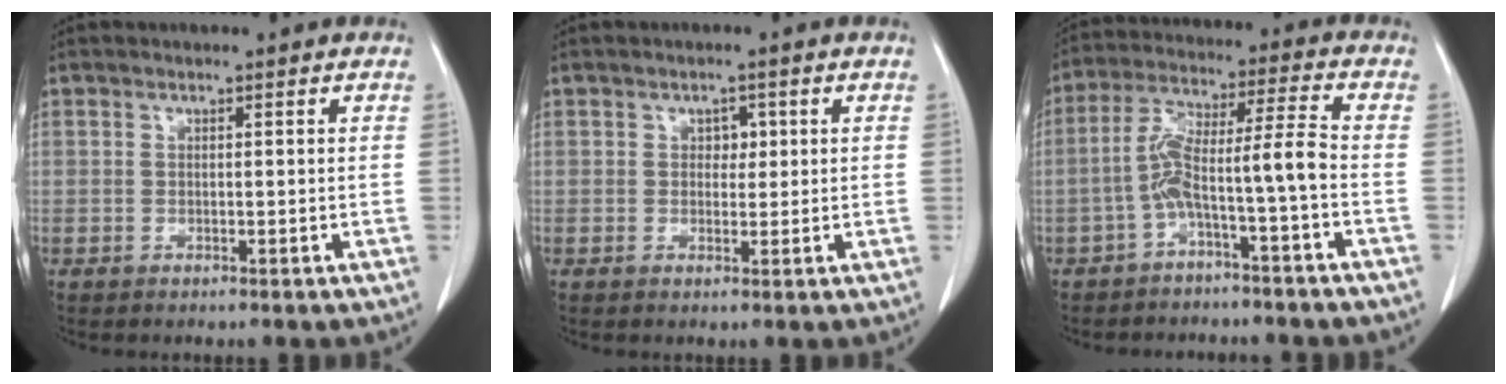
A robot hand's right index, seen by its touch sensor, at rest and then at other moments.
{"total": 2.0, "force": [0.5, 1.4, 1.2], "torque": [-0.012, 0.001, 0.006]}
{"total": 8.2, "force": [-3.1, -0.4, 7.6], "torque": [-0.142, 0.036, -0.056]}